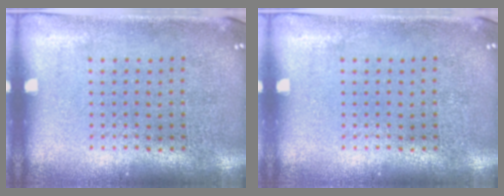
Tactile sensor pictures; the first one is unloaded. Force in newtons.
{"total": 0.0}